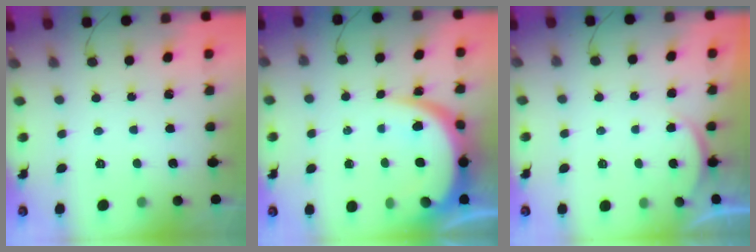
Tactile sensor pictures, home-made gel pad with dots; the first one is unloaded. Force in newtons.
{"total": 10.9, "press": 10.9, "slide": 0.9}
{"total": 2.8, "press": 2.7, "slide": 0.6}